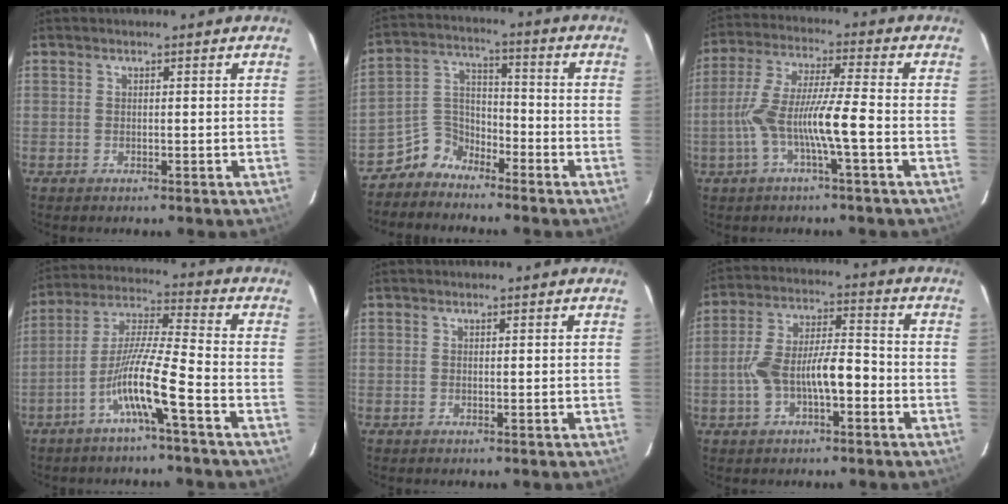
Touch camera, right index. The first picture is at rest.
{"total": 5.9, "force": [-5.0, 3.1, -0.3], "torque": [0.013, 0.027, -0.099]}
{"total": 9.8, "force": [-2.7, 0.2, 9.5], "torque": [-0.197, 0.018, -0.052]}
{"total": 10.2, "force": [-4.8, -0.9, 8.9], "torque": [-0.178, 0.007, -0.093]}
{"total": 0.0}
{"total": 9.9, "force": [-2.5, 3.5, 8.9], "torque": [-0.177, 0.029, -0.041]}